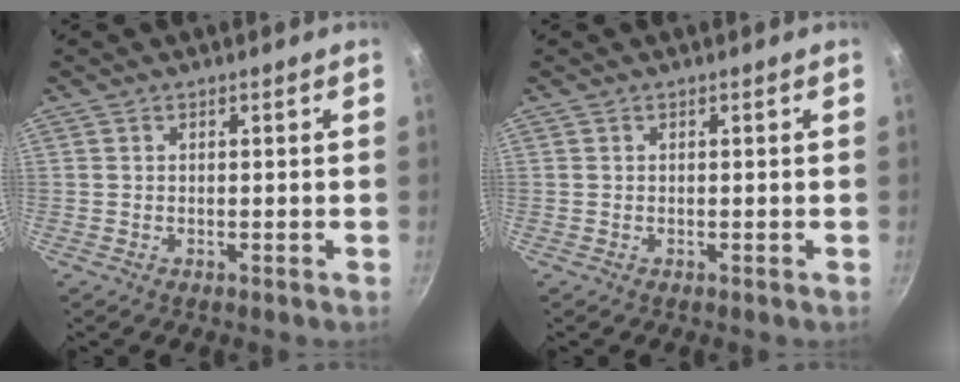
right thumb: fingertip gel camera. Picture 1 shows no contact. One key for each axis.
{"total": 0.0}